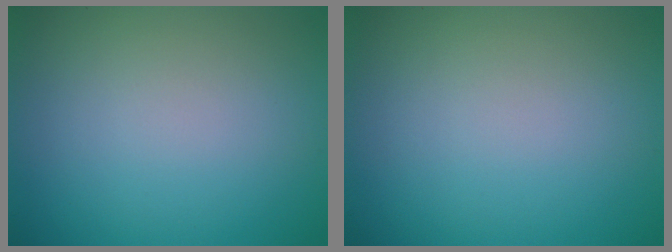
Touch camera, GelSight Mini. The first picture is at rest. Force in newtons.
{"total": 0.0}